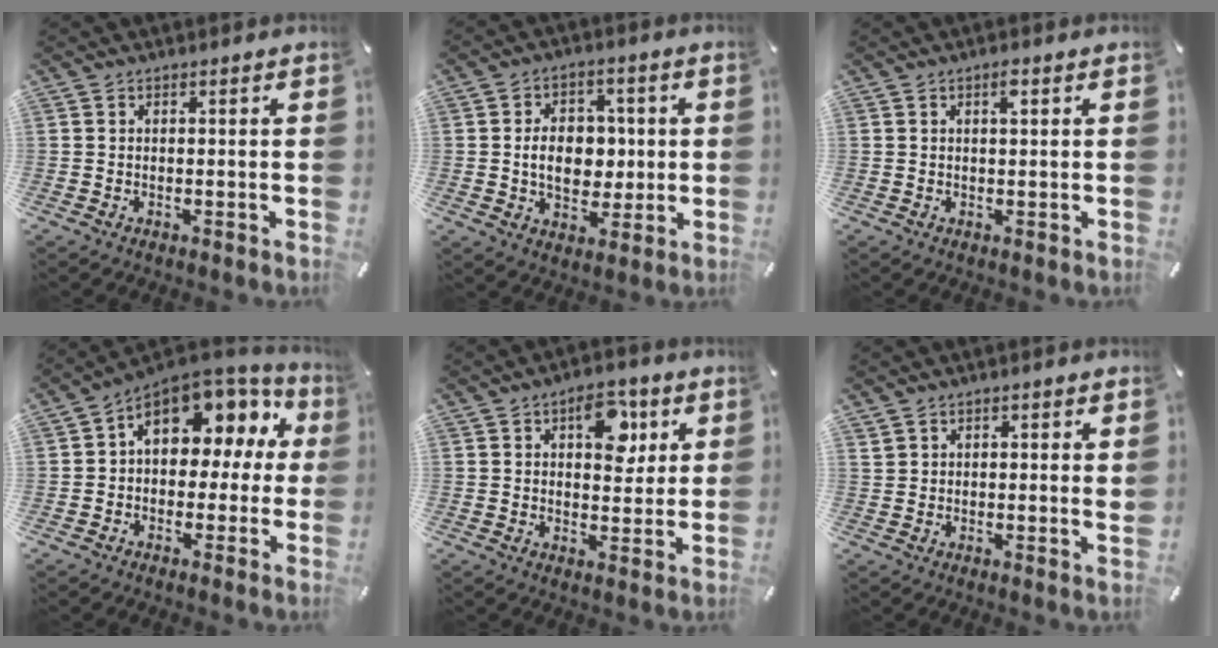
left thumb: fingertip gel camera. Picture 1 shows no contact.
{"total": 10.2, "force": [0.2, 7.6, 6.8], "torque": [-0.098, 0.005, 0.002]}
{"total": 1.8, "force": [0.7, 0.5, 1.6], "torque": [-0.024, 0.001, 0.009]}
{"total": 10.9, "force": [3.8, 7.6, 6.8], "torque": [-0.103, -0.023, 0.068]}
{"total": 10.4, "force": [4.3, 6.3, 7.0], "torque": [-0.070, -0.017, 0.065]}
{"total": 2.4, "force": [1.6, 1.1, 1.5], "torque": [-0.023, -0.004, 0.029]}